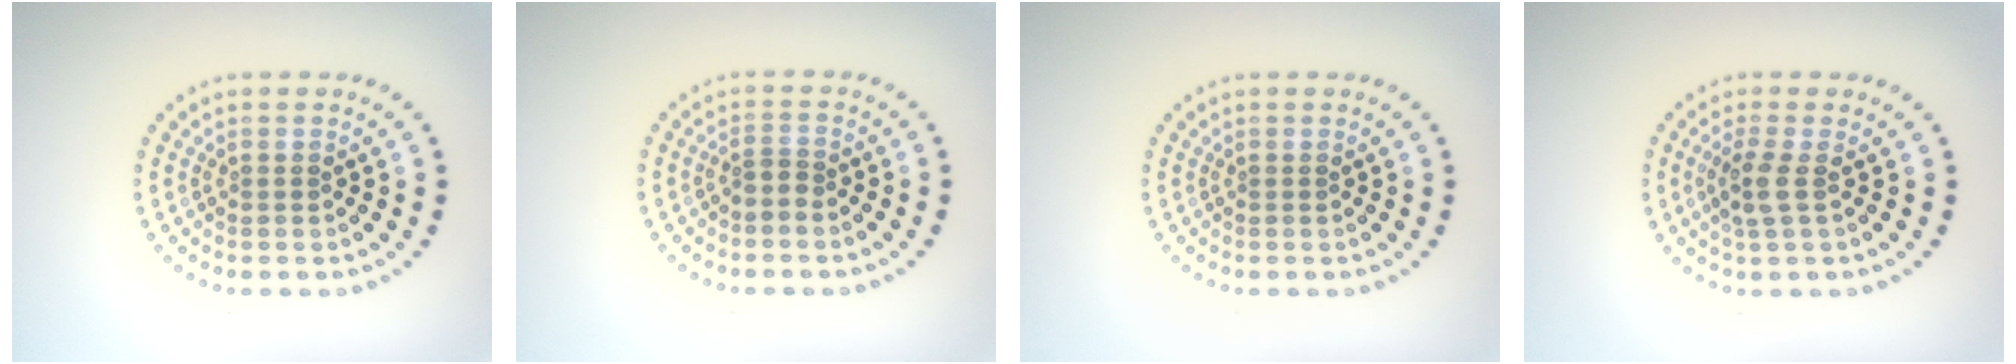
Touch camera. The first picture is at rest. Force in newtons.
{"total": 1.2, "press": 0.7, "slide": 1.0}
{"total": 0.0}
{"total": 2.1, "press": 1.8, "slide": 1.2}